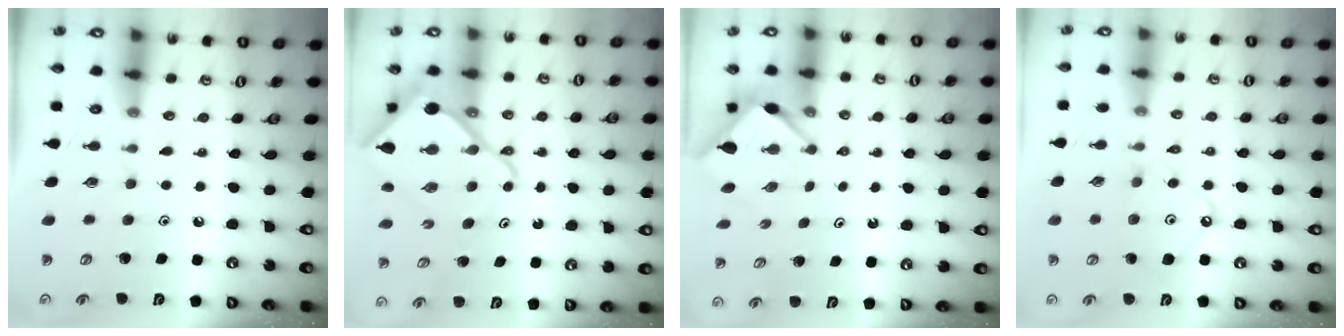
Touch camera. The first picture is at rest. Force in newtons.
{"total": 14.4, "press": 14.3, "slide": 1.5}
{"total": 3.0, "press": 3.0, "slide": 0.3}
{"total": 7.0, "press": 7.0, "slide": 0.8}